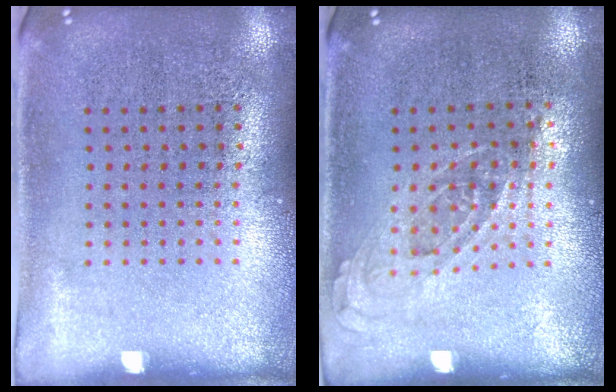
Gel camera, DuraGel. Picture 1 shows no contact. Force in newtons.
{"total": 0.7, "press": 0.7, "slide": 0.3}